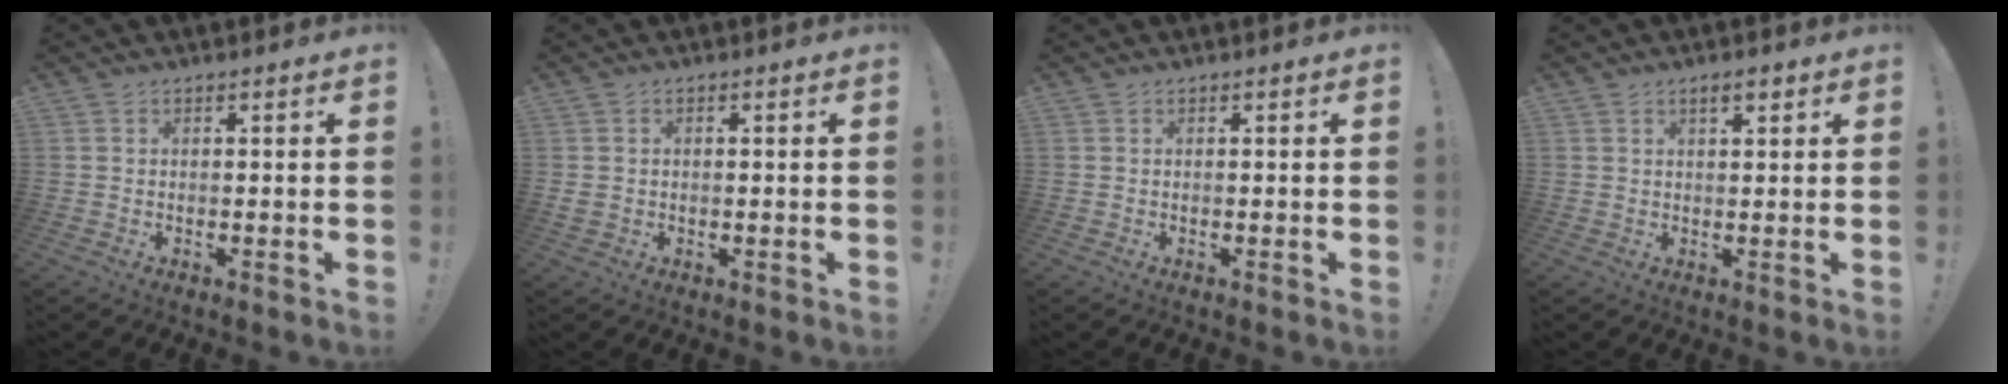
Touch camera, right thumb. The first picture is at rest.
{"total": 1.6, "force": [0.0, 1.4, 0.8], "torque": [-0.012, 0.003, 0.002]}
{"total": 0.0}
{"total": 2.7, "force": [1.8, 0.8, 1.9], "torque": [-0.025, -0.006, 0.028]}